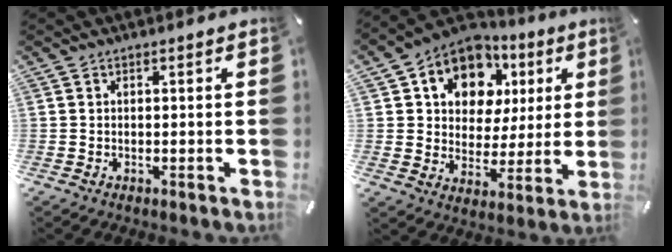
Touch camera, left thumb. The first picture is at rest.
{"total": 11.3, "force": [4.9, 9.5, 3.6], "torque": [-0.073, -0.030, 0.096]}